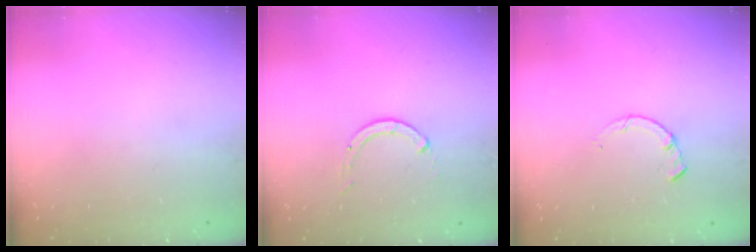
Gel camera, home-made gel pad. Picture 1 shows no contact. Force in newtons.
{"total": 0.0}
{"total": 1.4, "press": 1.4, "slide": 0.2}